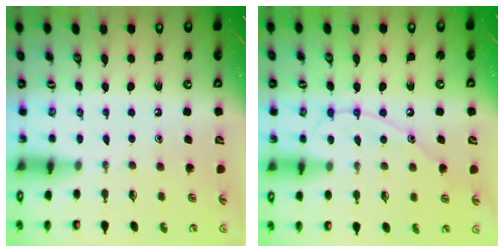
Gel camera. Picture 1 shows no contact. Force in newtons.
{"total": 10.9, "press": 10.9, "slide": 1.0}